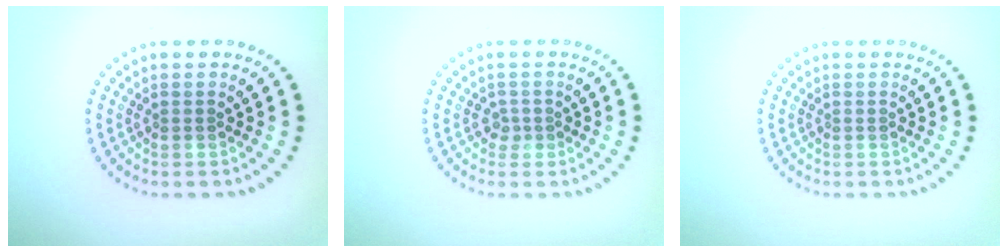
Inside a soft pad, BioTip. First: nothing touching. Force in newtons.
{"total": 1.1, "press": 0.8, "slide": 0.7}
{"total": 0.0}